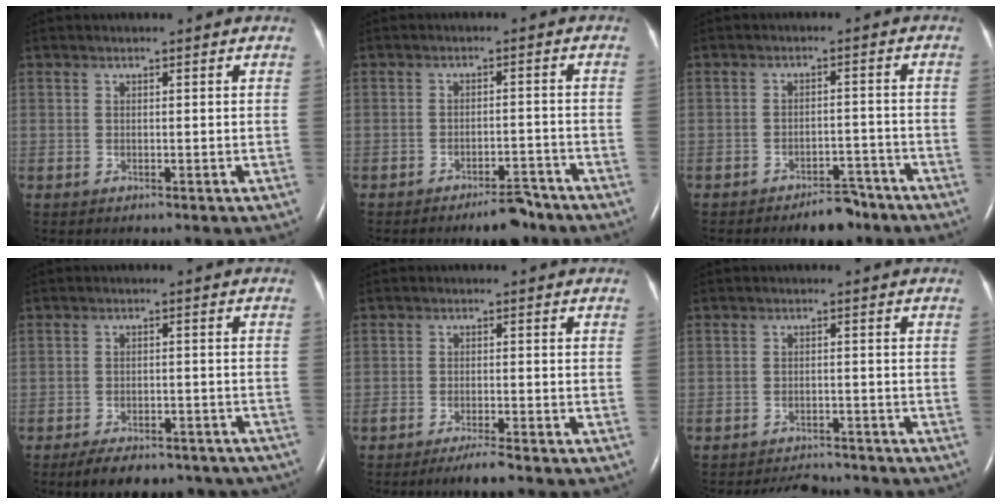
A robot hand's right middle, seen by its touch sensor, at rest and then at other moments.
{"total": 5.0, "force": [-4.2, 1.3, 2.3], "torque": [-0.028, 0.001, -0.064]}
{"total": 5.4, "force": [-4.5, 2.0, 2.2], "torque": [-0.025, 0.006, -0.065]}
{"total": 12.9, "force": [-10.6, 5.0, 5.4], "torque": [-0.082, 0.008, -0.131]}
{"total": 3.2, "force": [-2.6, -0.1, 1.8], "torque": [-0.039, -0.007, -0.048]}
{"total": 5.0, "force": [-4.8, 1.2, 0.4], "torque": [-0.008, -0.004, -0.070]}